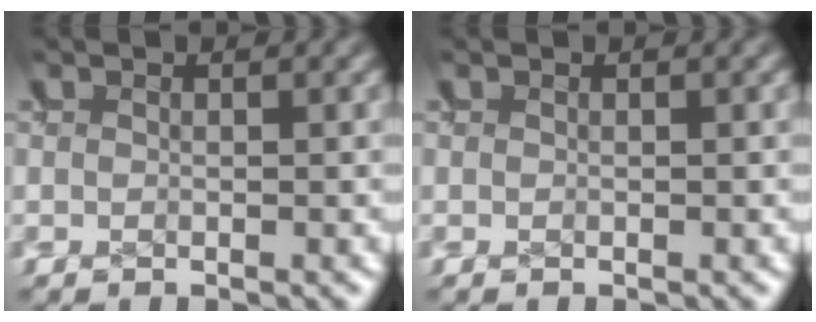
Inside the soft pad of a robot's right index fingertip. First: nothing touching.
{"total": 0.0}